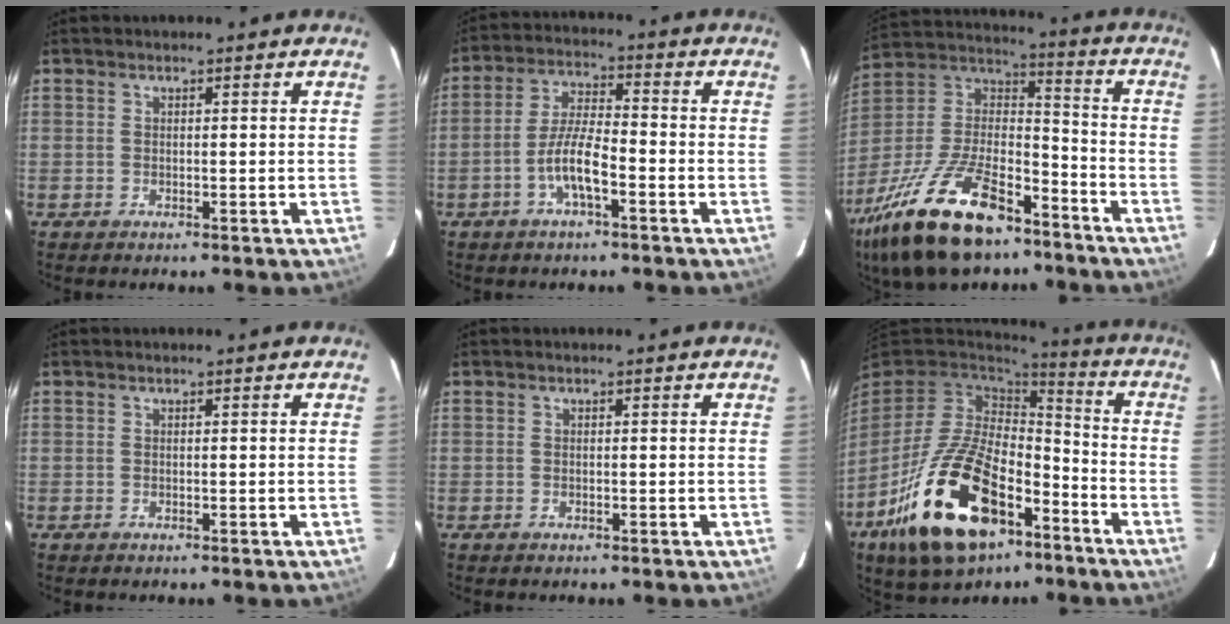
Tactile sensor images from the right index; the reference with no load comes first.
{"total": 7.3, "force": [-3.4, 1.6, 6.3], "torque": [-0.131, 0.008, -0.062]}
{"total": 26.1, "force": [-16.8, 11.1, 16.7], "torque": [-0.345, -0.015, -0.284]}
{"total": 0.0}
{"total": 0.0}
{"total": 24.0, "force": [-12.2, 12.6, 16.4], "torque": [-0.332, -0.012, -0.198]}